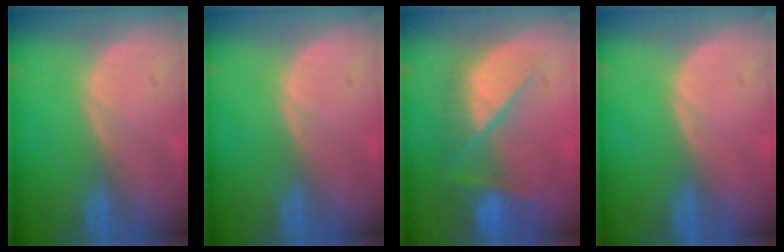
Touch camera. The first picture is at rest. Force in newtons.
{"total": 0.0}
{"total": 9.4, "press": 8.2, "slide": 4.7}
{"total": 0.0}